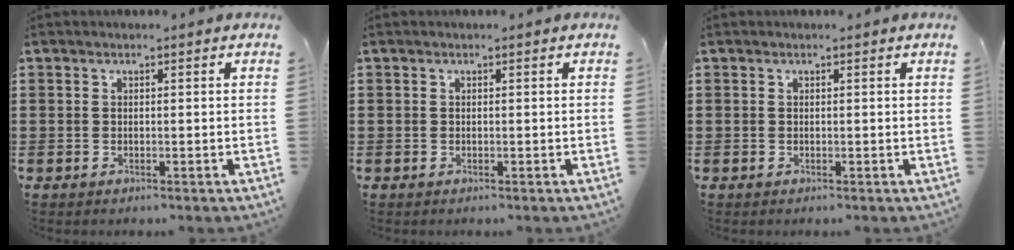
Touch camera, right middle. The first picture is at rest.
{"total": 0.0}
{"total": 0.0}